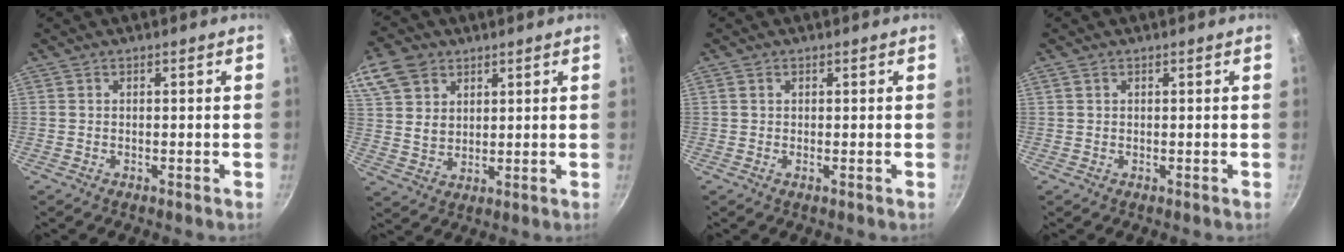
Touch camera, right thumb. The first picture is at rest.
{"total": 12.8, "force": [6.5, 9.3, 5.8], "torque": [-0.110, -0.004, 0.127]}
{"total": 0.9, "force": [0.3, 0.5, 0.6], "torque": [-0.011, 0.001, 0.002]}
{"total": 0.9, "force": [0.4, 0.6, 0.4], "torque": [-0.007, 0.001, 0.007]}